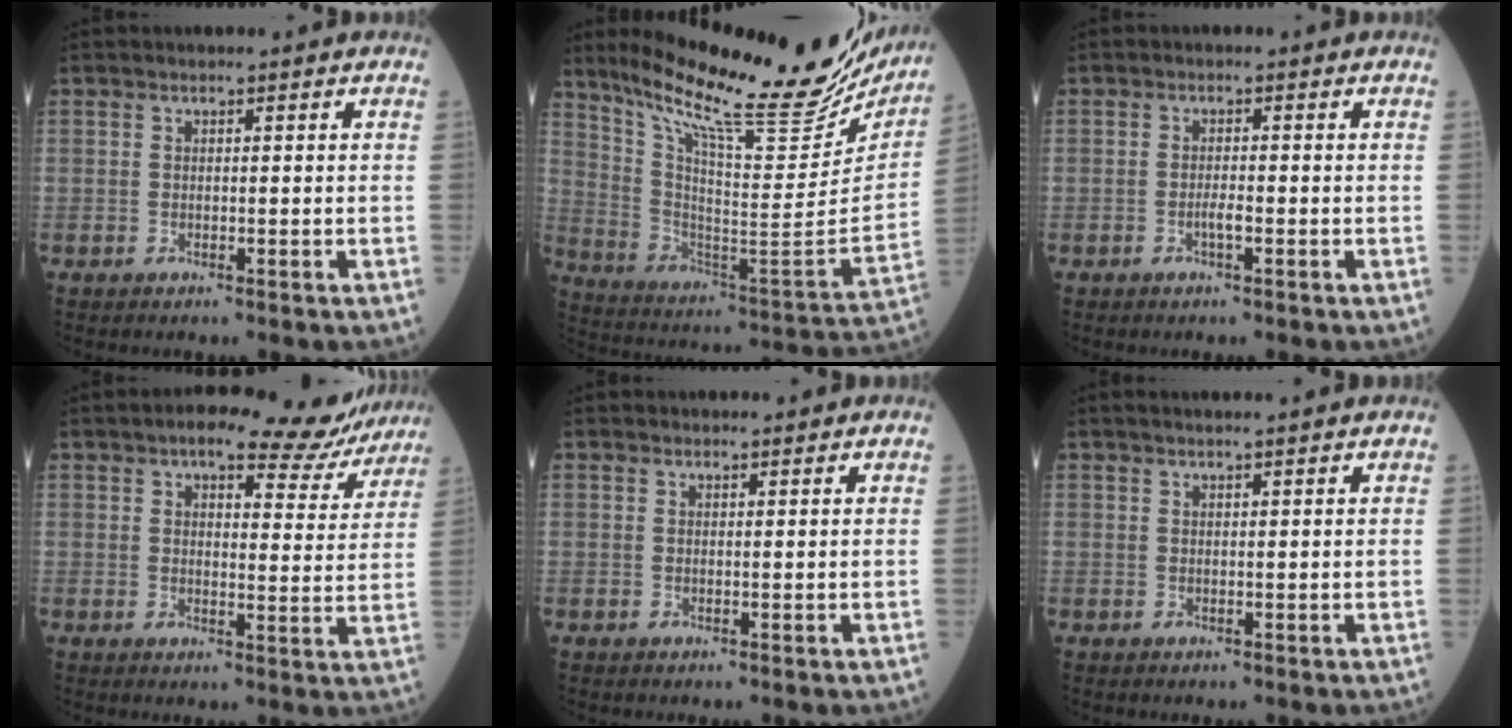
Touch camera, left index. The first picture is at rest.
{"total": 29.0, "force": [24.2, 5.1, 15.1], "torque": [-0.251, -0.059, 0.347]}
{"total": 1.4, "force": [-0.7, 0.1, 1.2], "torque": [-0.025, -0.001, -0.014]}
{"total": 10.7, "force": [8.7, 3.8, 4.9], "torque": [-0.052, 0.002, 0.092]}
{"total": 0.8, "force": [0.8, 0.1, 0.0], "torque": [-0.008, 0.000, 0.013]}
{"total": 3.6, "force": [3.1, -0.4, 1.7], "torque": [-0.020, 0.018, 0.042]}